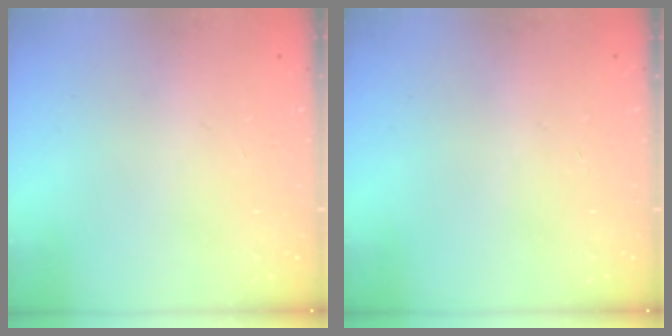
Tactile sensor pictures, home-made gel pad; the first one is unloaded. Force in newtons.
{"total": 0.0}